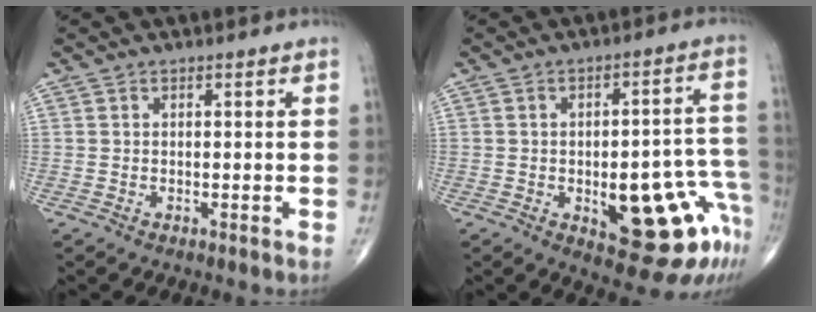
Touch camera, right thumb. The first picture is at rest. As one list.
[{"total": 18.0, "force": [-6.6, 6.9, 15.2], "torque": [-0.127, 0.049, -0.066]}]